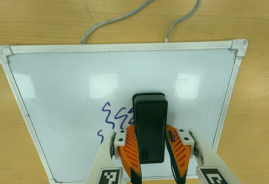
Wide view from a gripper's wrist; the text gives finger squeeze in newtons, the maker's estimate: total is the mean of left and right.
{"total": 12.0, "left": 12.0, "right": 12.0}